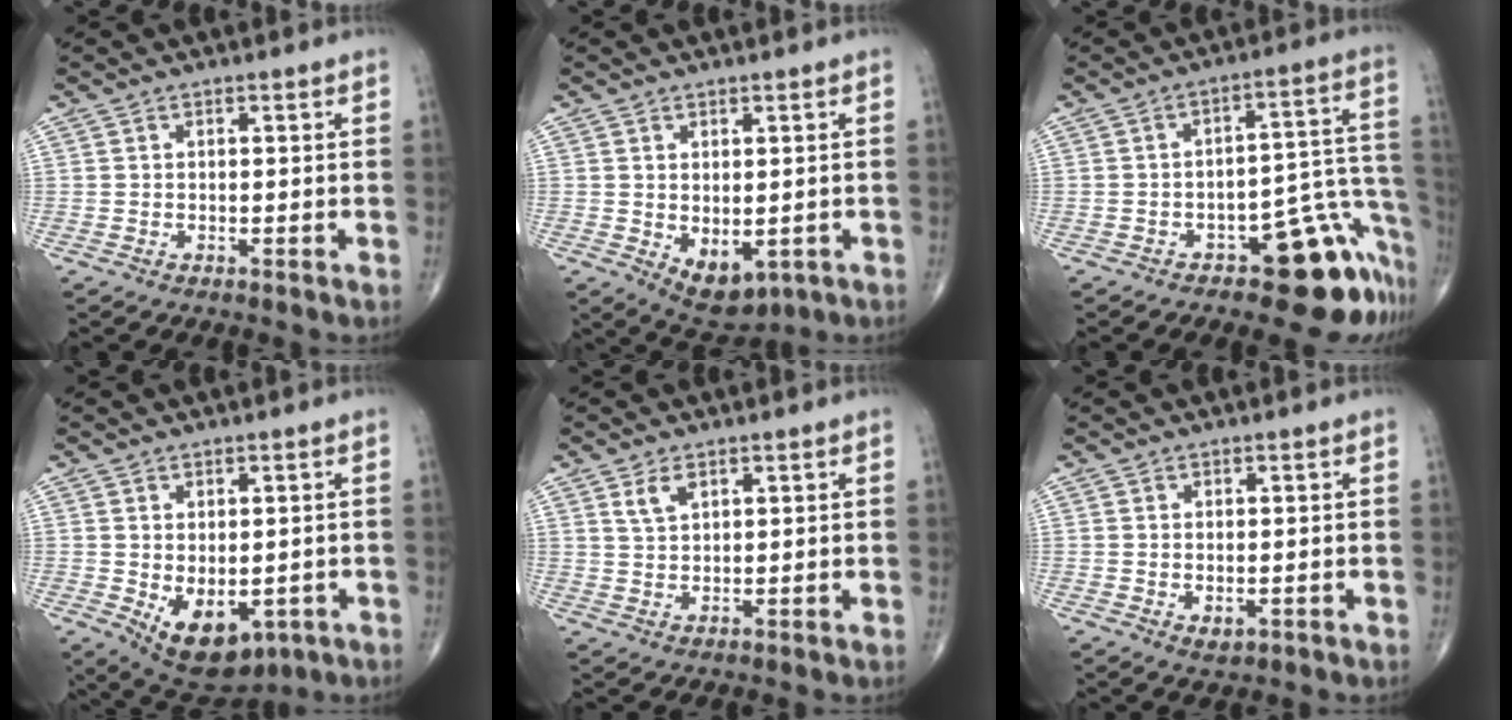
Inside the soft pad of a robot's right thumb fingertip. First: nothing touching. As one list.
[{"total": 7.0, "force": [-1.5, 4.1, 5.4], "torque": [-0.065, -0.002, -0.001]}, {"total": 15.0, "force": [-9.0, 6.2, 10.3], "torque": [-0.048, 0.103, -0.118]}, {"total": 10.9, "force": [-3.2, 6.6, 8.1], "torque": [-0.099, -0.005, -0.025]}, {"total": 3.3, "force": [1.8, 1.7, 2.1], "torque": [-0.038, -0.006, 0.040]}, {"total": 2.0, "force": [-0.4, 1.2, 1.5], "torque": [-0.020, -0.003, -0.001]}]